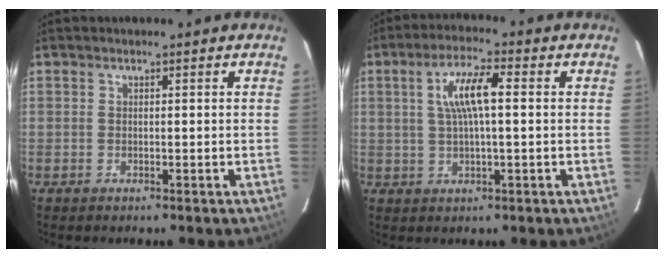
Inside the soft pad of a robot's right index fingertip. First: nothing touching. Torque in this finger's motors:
{"motor_torque": [0.82, -0.23, 0.58, 0.13]}